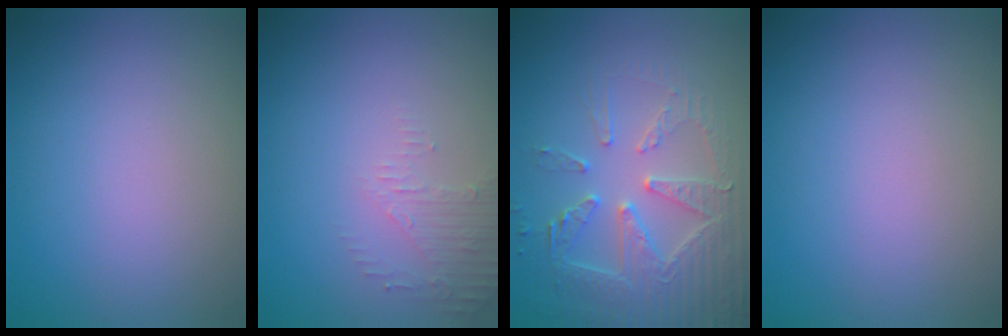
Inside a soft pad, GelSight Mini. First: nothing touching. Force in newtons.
{"total": 1.9, "press": 1.8, "slide": 0.4}
{"total": 4.8, "press": 4.6, "slide": 1.5}
{"total": 0.0}